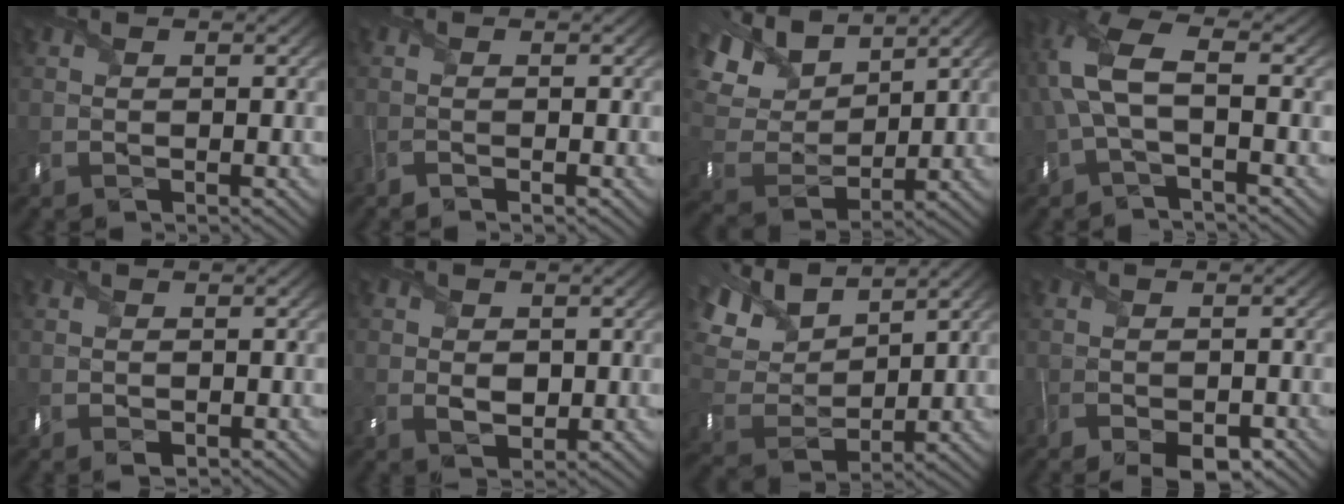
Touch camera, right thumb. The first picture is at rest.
{"total": 0.9, "force": [-0.5, 0.2, 0.7], "torque": [-0.012, -0.001, -0.012]}
{"total": 12.6, "force": [7.0, 7.5, 7.3], "torque": [-0.219, 0.035, 0.129]}
{"total": 8.3, "force": [0.2, 3.7, 7.5], "torque": [-0.191, 0.017, -0.009]}
{"total": 1.0, "force": [-0.3, 0.7, 0.7], "torque": [-0.014, -0.004, -0.006]}
{"total": 2.4, "force": [0.0, 1.8, 1.6], "torque": [-0.033, -0.008, -0.003]}
{"total": 11.7, "force": [7.2, 6.1, 7.0], "torque": [-0.207, 0.034, 0.126]}
{"total": 3.7, "force": [-2.3, 1.7, 2.3], "torque": [-0.047, -0.015, -0.041]}